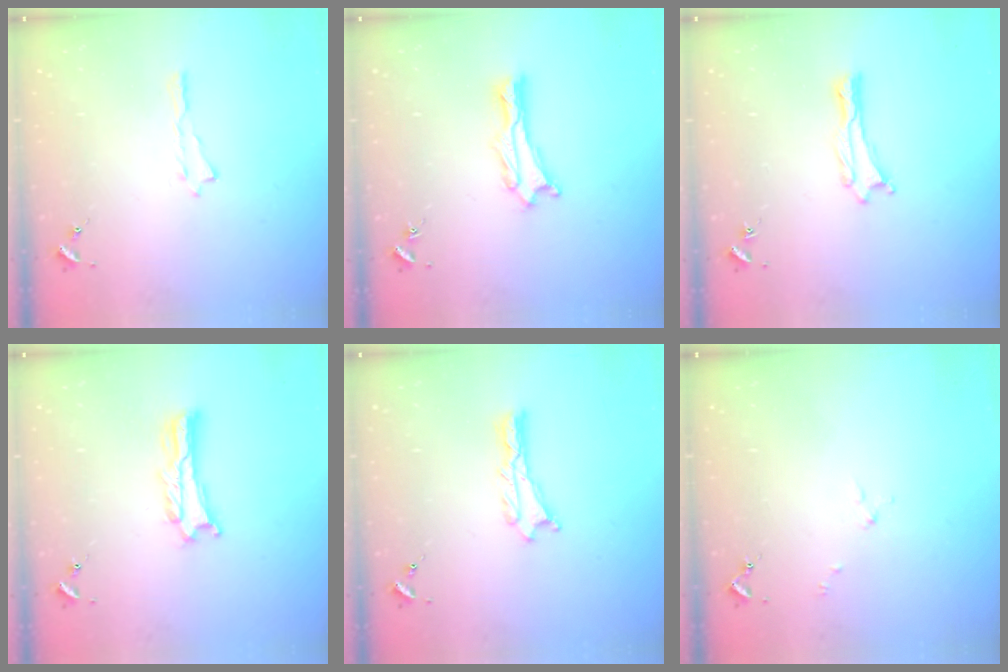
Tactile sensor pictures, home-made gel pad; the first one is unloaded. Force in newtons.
{"total": 1.1, "press": 1.1, "slide": 0.2}
{"total": 0.0}
{"total": 2.0, "press": 2.0, "slide": 0.3}
{"total": 0.7, "press": 0.6, "slide": 0.2}
{"total": 1.7, "press": 1.7, "slide": 0.3}